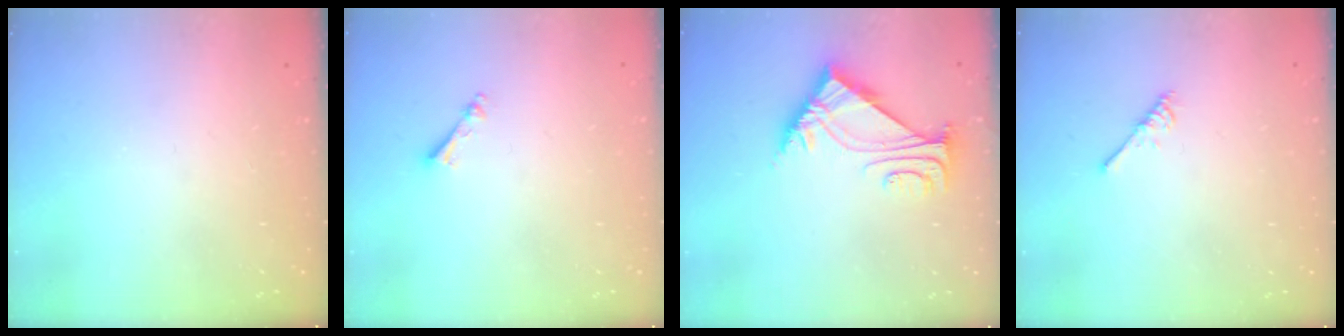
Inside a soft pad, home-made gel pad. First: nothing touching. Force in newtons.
{"total": 2.5, "press": 2.5, "slide": 0.3}
{"total": 6.3, "press": 6.2, "slide": 0.8}
{"total": 2.7, "press": 2.7, "slide": 0.5}